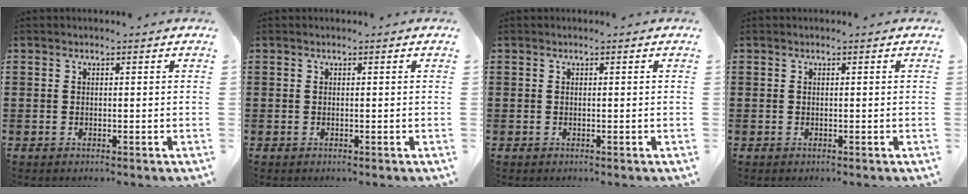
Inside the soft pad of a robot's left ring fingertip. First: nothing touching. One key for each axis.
{"total": 0.0}
{"total": 0.0}
{"total": 0.0}